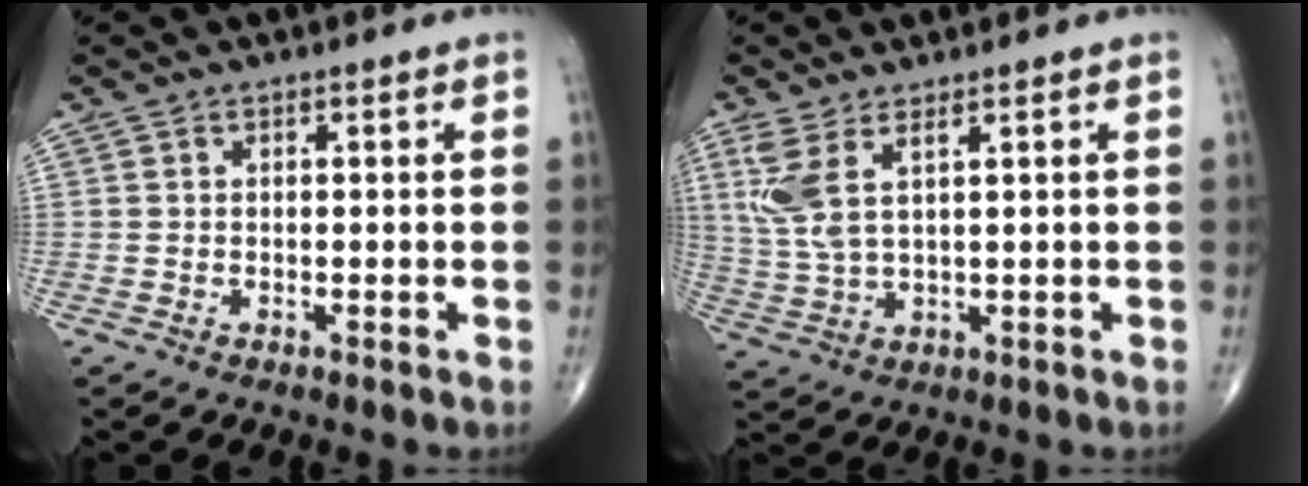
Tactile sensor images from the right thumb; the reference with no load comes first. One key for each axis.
{"total": 6.9, "fx": 3.1, "fy": 2.2, "fz": 5.8, "tx": -0.147, "ty": -0.013, "tz": 0.075}